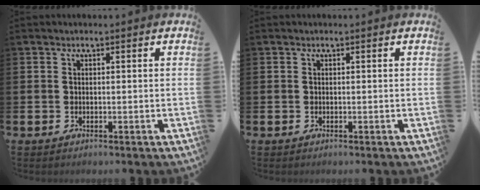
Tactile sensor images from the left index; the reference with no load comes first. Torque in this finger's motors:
{"motor_torque": [0.00, 0.00, 0.00, 0.00]}